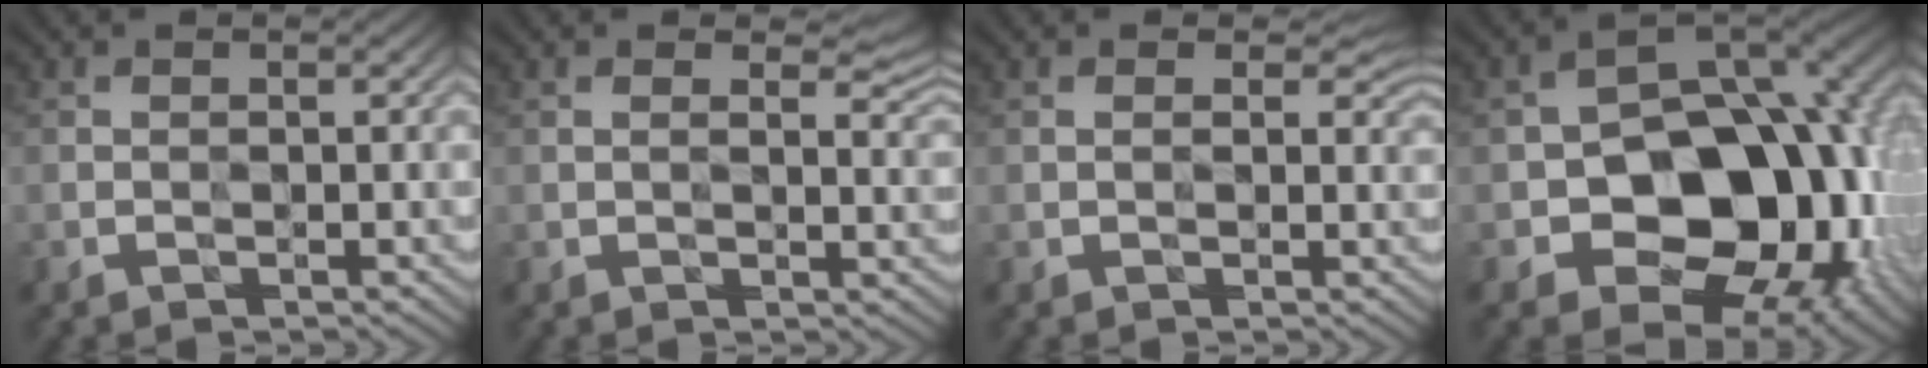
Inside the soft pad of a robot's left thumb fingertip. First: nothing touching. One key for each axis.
{"total": 3.0, "fx": 1.5, "fy": 1.1, "fz": 2.4, "tx": -0.043, "ty": -0.005, "tz": 0.026}
{"total": 1.8, "fx": 0.9, "fy": 1.0, "fz": 1.2, "tx": -0.022, "ty": -0.004, "tz": 0.016}
{"total": 15.8, "fx": -3.6, "fy": 11.5, "fz": 10.3, "tx": -0.122, "ty": -0.026, "tz": -0.059}